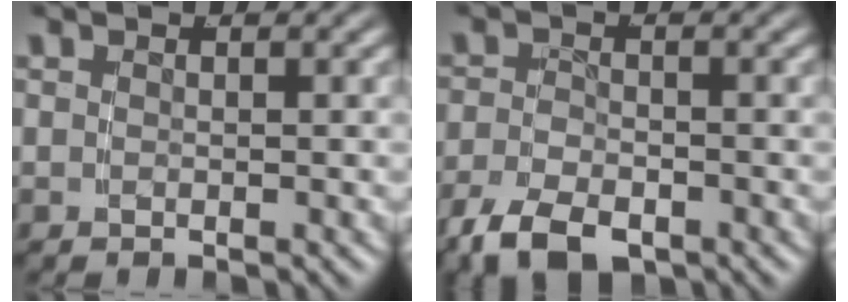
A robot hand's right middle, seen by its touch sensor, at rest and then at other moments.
{"total": 4.8, "force": [-3.3, 2.3, 2.7], "torque": [-0.047, -0.018, -0.048]}